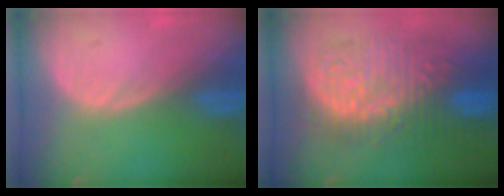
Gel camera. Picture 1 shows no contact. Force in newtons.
{"total": 12.8, "press": 12.7, "slide": 1.2}